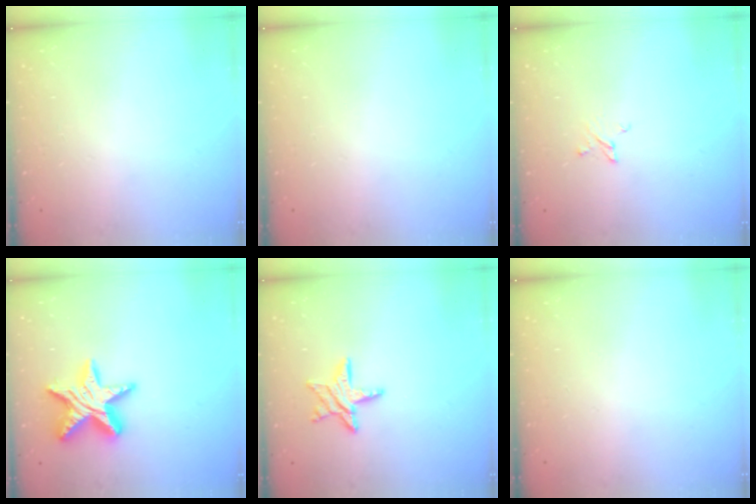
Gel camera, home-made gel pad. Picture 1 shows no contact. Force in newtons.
{"total": 0.0}
{"total": 2.4, "press": 2.4, "slide": 0.2}
{"total": 15.2, "press": 15.2, "slide": 1.4}
{"total": 9.9, "press": 9.9, "slide": 0.9}
{"total": 0.0}